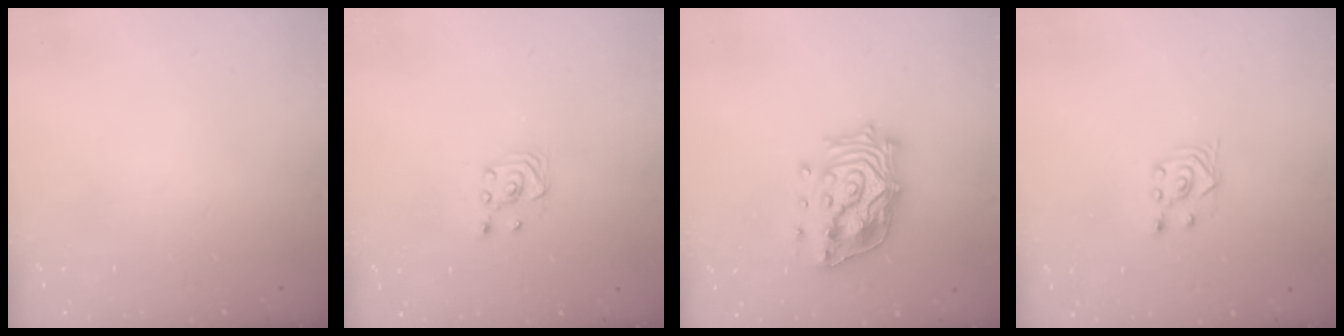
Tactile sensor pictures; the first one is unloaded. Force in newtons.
{"total": 2.5, "press": 2.2, "slide": 1.1}
{"total": 17.6, "press": 17.4, "slide": 2.6}
{"total": 2.9, "press": 2.5, "slide": 1.4}